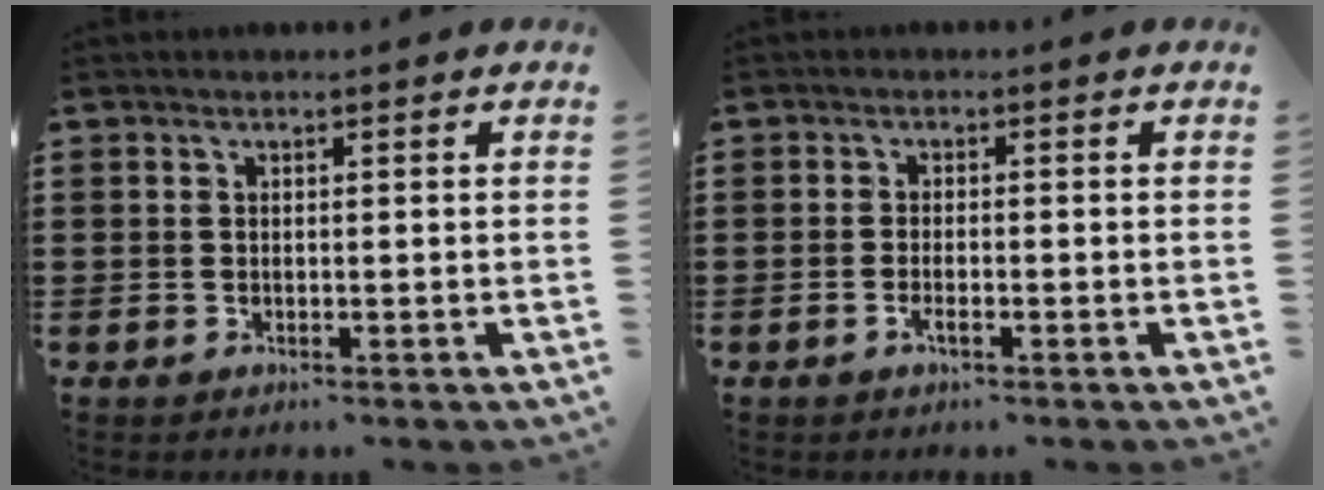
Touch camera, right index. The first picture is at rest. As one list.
[{"total": 1.5, "force": [-0.8, 0.3, 1.2], "torque": [-0.029, -0.005, -0.017]}]